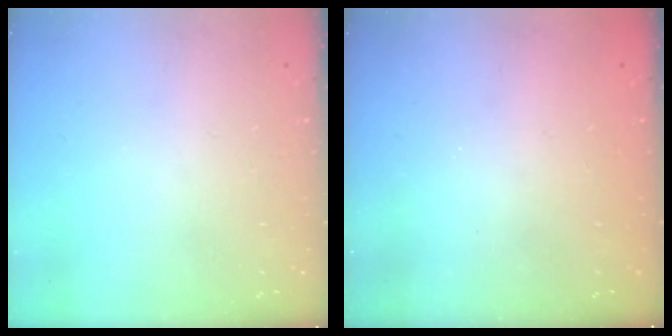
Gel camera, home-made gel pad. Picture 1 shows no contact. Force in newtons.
{"total": 2.3, "press": 2.2, "slide": 0.8}